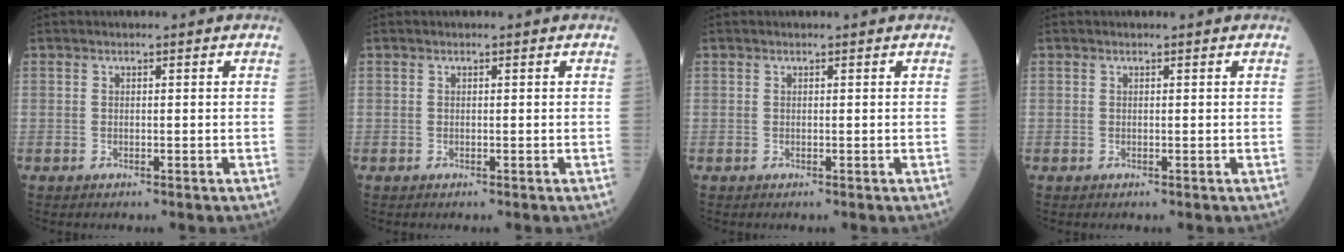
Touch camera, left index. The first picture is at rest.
{"total": 0.0}
{"total": 0.0}
{"total": 0.0}